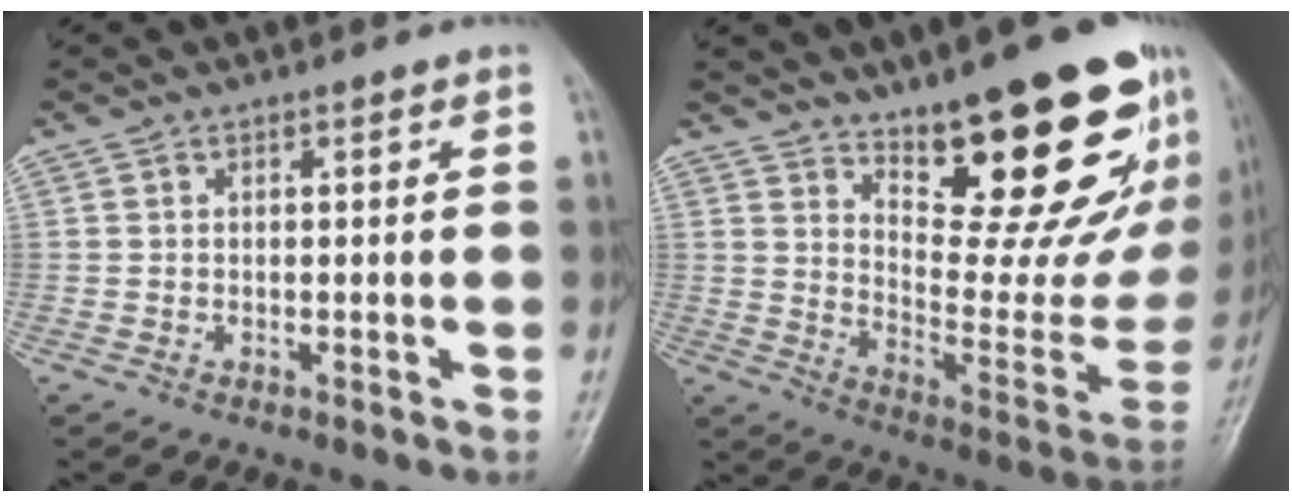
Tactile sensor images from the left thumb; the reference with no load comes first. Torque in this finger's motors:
{"motor_torque": [0.83, 0.82, 1.08, -1.70, 0.16]}